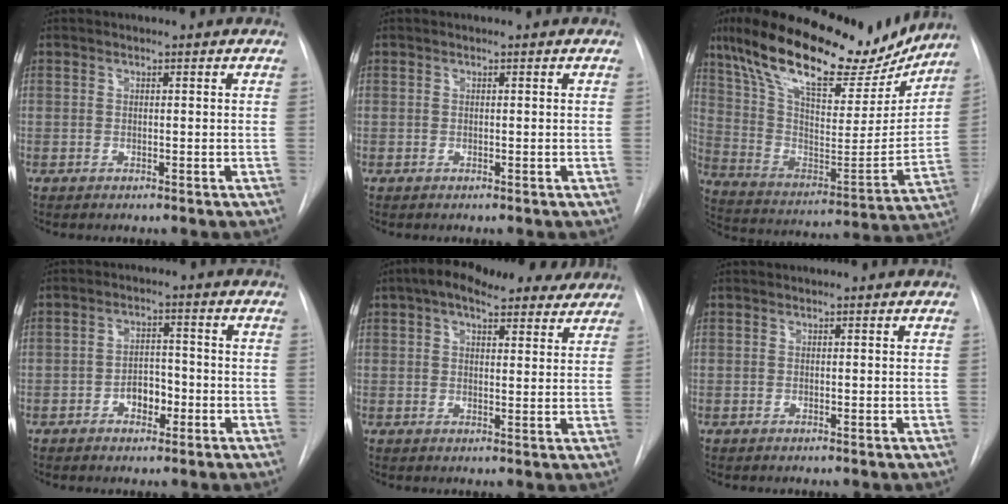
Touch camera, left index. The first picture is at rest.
{"total": 0.0}
{"total": 27.0, "force": [20.4, 8.4, 15.5], "torque": [-0.268, 0.012, 0.323]}
{"total": 4.0, "force": [-1.7, 2.4, 2.6], "torque": [-0.038, 0.010, -0.028]}
{"total": 13.2, "force": [10.1, 4.8, 7.1], "torque": [-0.105, 0.042, 0.136]}
{"total": 0.0}